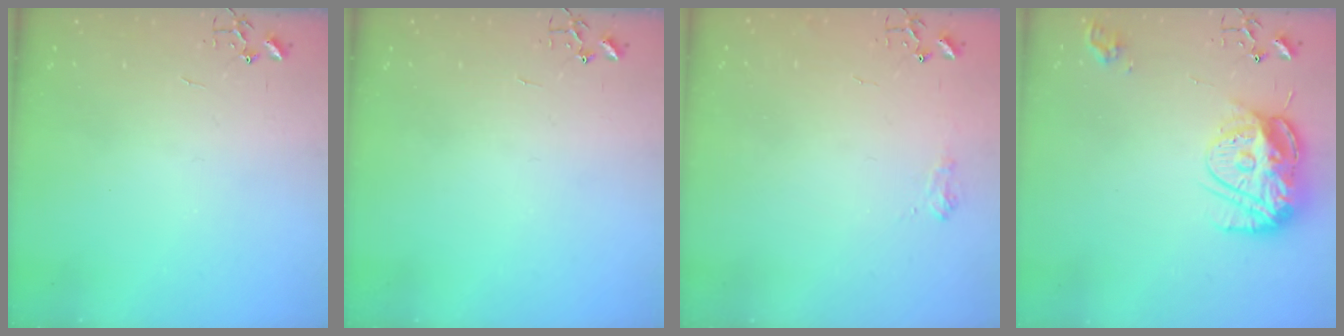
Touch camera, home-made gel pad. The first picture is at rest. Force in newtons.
{"total": 0.0}
{"total": 7.1, "press": 7.1, "slide": 0.8}
{"total": 19.1, "press": 19.1, "slide": 1.5}